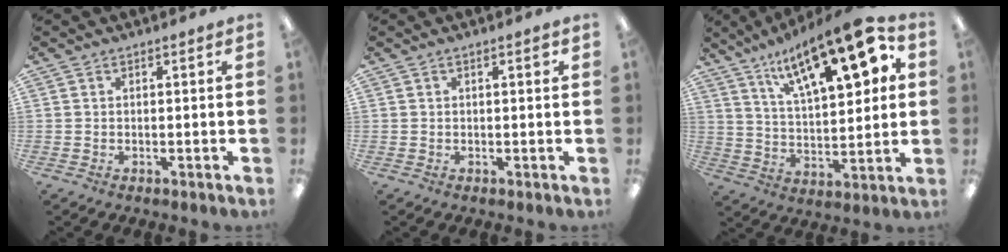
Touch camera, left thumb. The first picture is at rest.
{"total": 1.7, "force": [0.6, 0.5, 1.5], "torque": [-0.030, 0.004, 0.010]}
{"total": 20.7, "force": [12.2, 6.8, 15.3], "torque": [-0.233, -0.068, 0.197]}